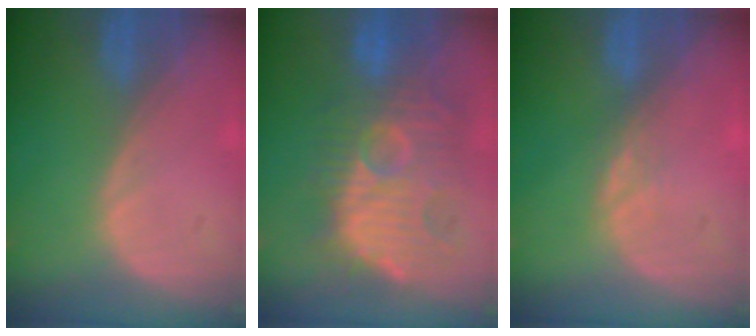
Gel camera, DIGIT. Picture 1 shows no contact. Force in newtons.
{"total": 12.1, "press": 11.7, "slide": 2.9}
{"total": 1.4, "press": 1.4, "slide": 0.3}